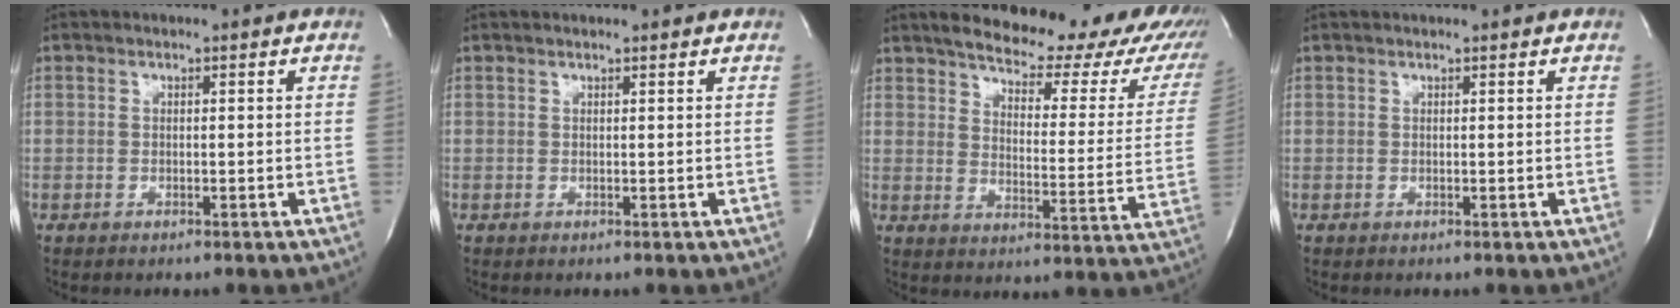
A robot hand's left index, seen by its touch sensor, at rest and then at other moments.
{"total": 2.5, "force": [2.3, 0.2, 0.8], "torque": [-0.013, 0.018, 0.026]}
{"total": 23.5, "force": [20.3, 6.2, 10.1], "torque": [-0.126, -0.050, 0.230]}
{"total": 3.0, "force": [2.8, 0.1, 1.1], "torque": [-0.012, 0.025, 0.035]}